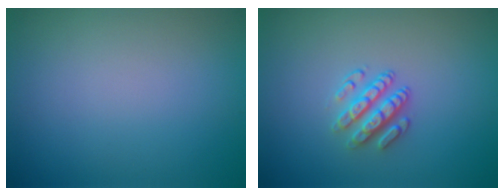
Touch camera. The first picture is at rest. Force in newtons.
{"total": 2.9, "press": 2.5, "slide": 1.4}